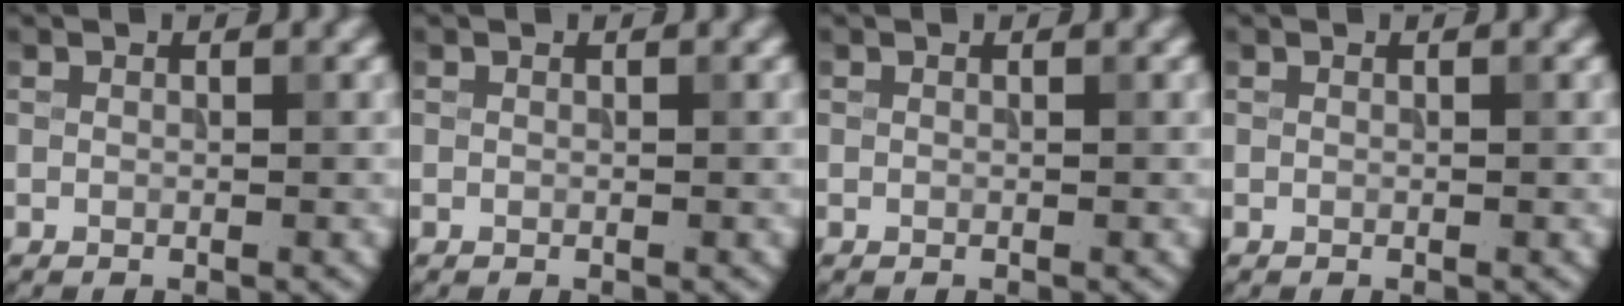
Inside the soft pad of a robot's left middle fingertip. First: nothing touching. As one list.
[{"total": 0.0}, {"total": 0.0}, {"total": 0.0}]